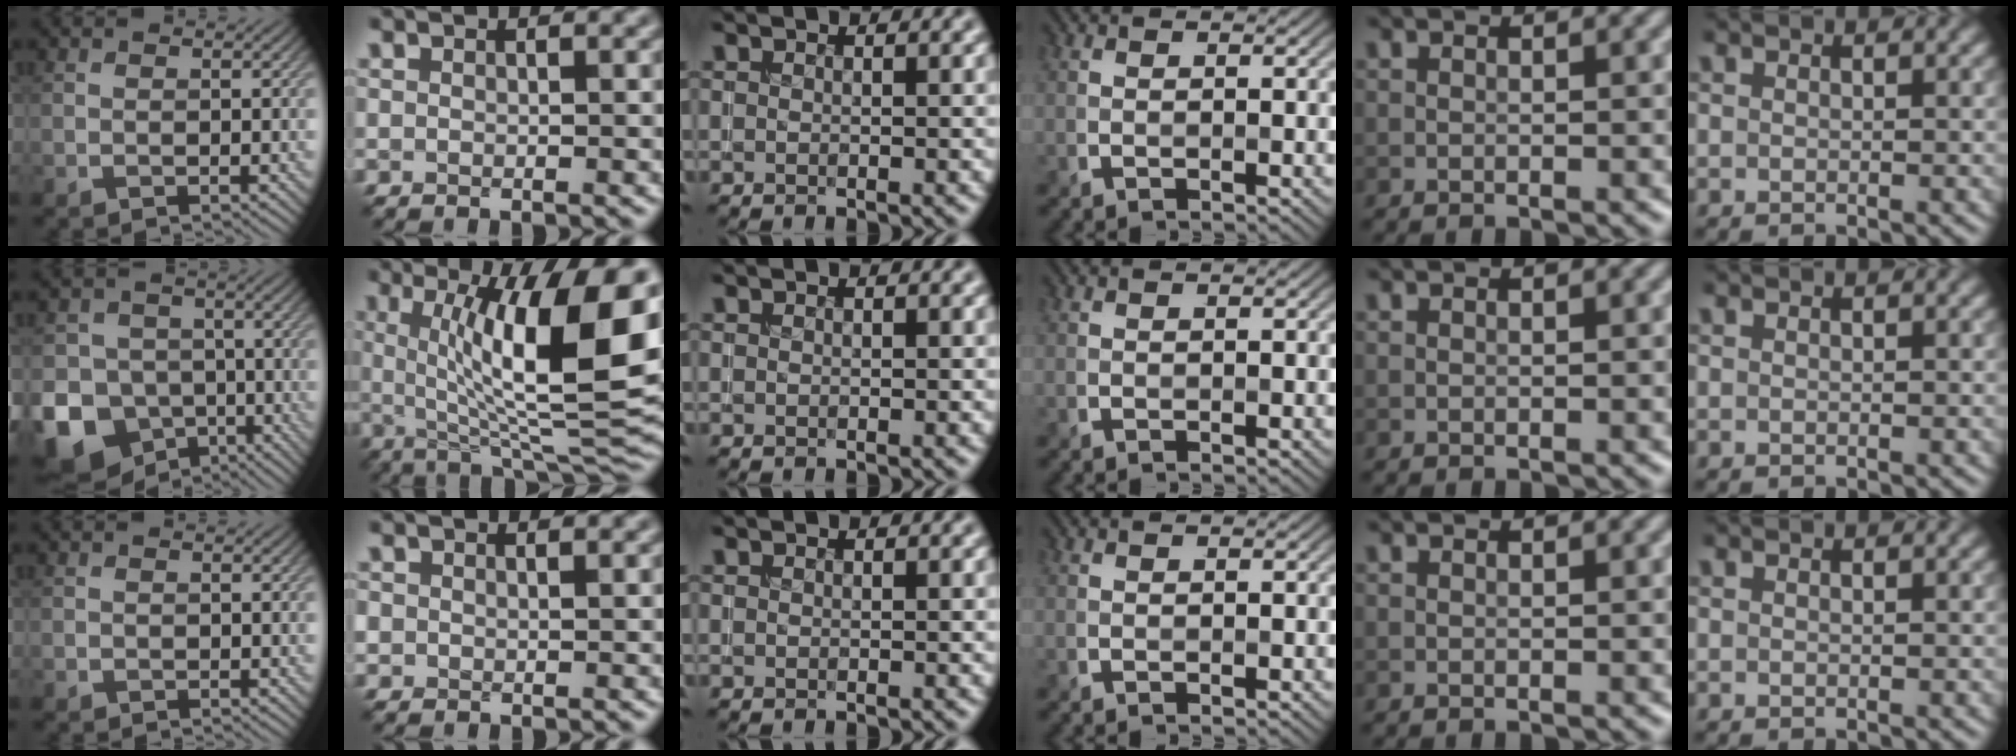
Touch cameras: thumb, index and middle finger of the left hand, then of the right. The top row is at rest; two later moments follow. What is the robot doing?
{"motion": "insert", "object": "coin"}